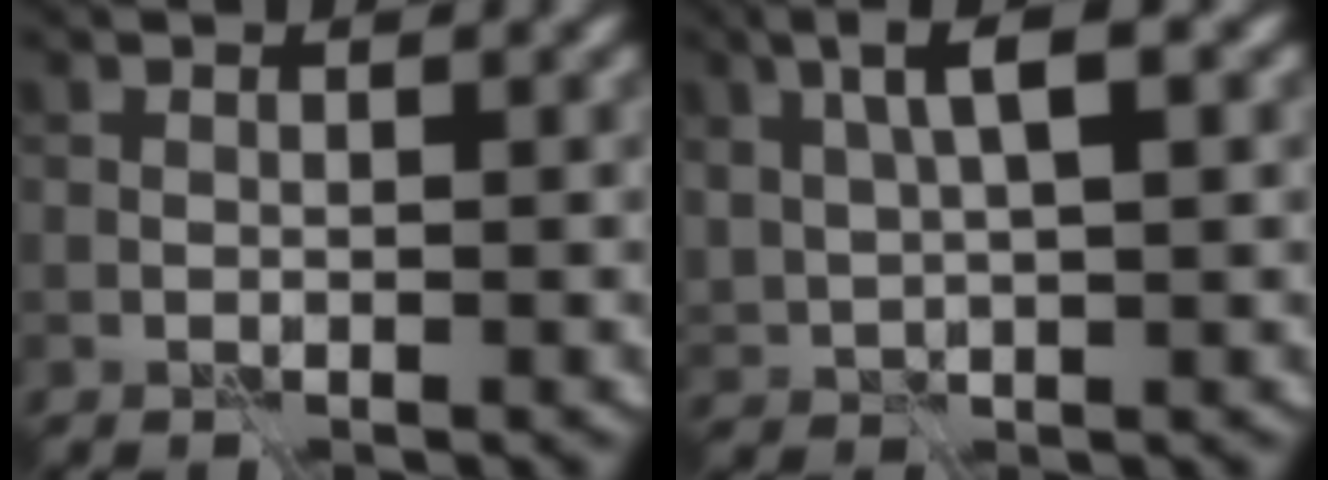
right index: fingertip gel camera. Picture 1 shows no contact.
{"total": 5.0, "force": [2.0, 1.9, 4.2], "torque": [-0.088, 0.007, 0.036]}